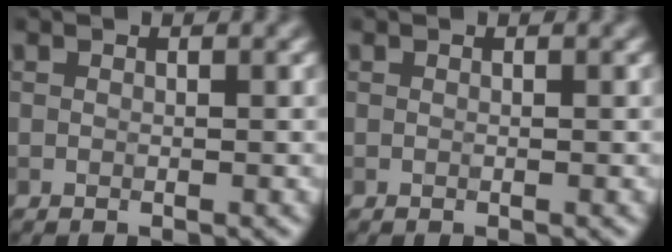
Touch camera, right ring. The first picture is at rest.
{"total": 0.0}